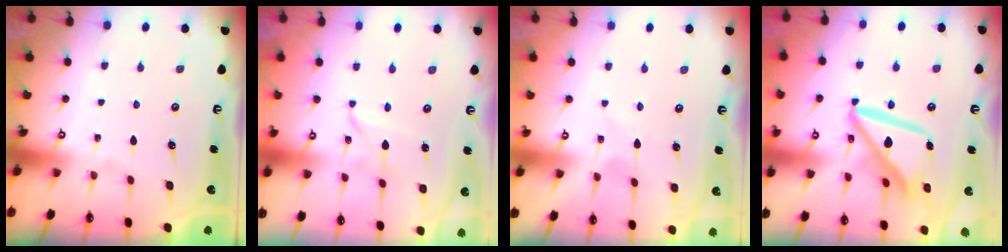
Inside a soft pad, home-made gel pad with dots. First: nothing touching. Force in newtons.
{"total": 2.1, "press": 2.1, "slide": 0.1}
{"total": 1.0, "press": 1.0, "slide": 0.1}
{"total": 14.1, "press": 13.9, "slide": 1.7}